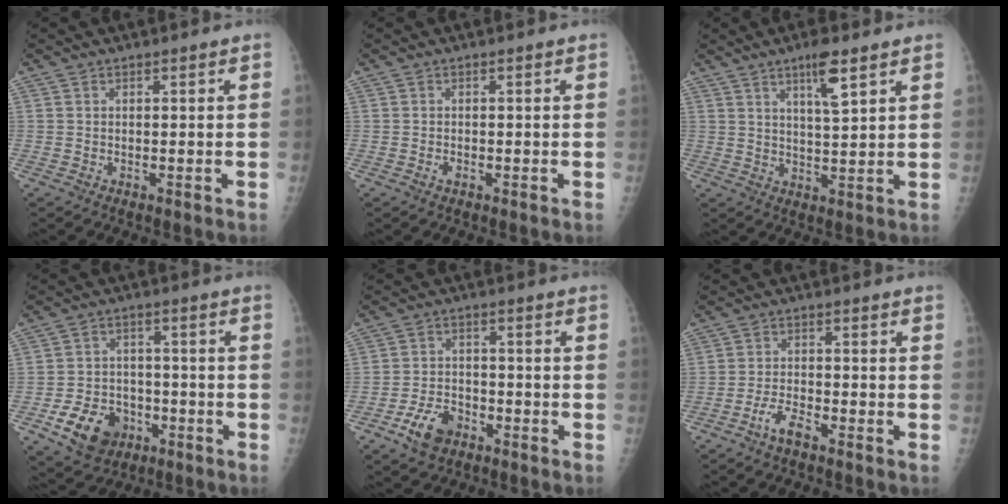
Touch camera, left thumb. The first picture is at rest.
{"total": 1.0, "force": [-0.5, 0.5, 0.6], "torque": [-0.011, 0.005, -0.009]}
{"total": 6.4, "force": [3.8, 1.1, 5.1], "torque": [-0.086, -0.024, 0.067]}
{"total": 10.7, "force": [-4.7, 8.1, 5.1], "torque": [-0.064, 0.026, -0.069]}
{"total": 7.0, "force": [-4.0, 4.5, 3.7], "torque": [-0.059, 0.024, -0.069]}
{"total": 3.9, "force": [-2.8, 1.1, 2.5], "torque": [-0.054, 0.020, -0.053]}